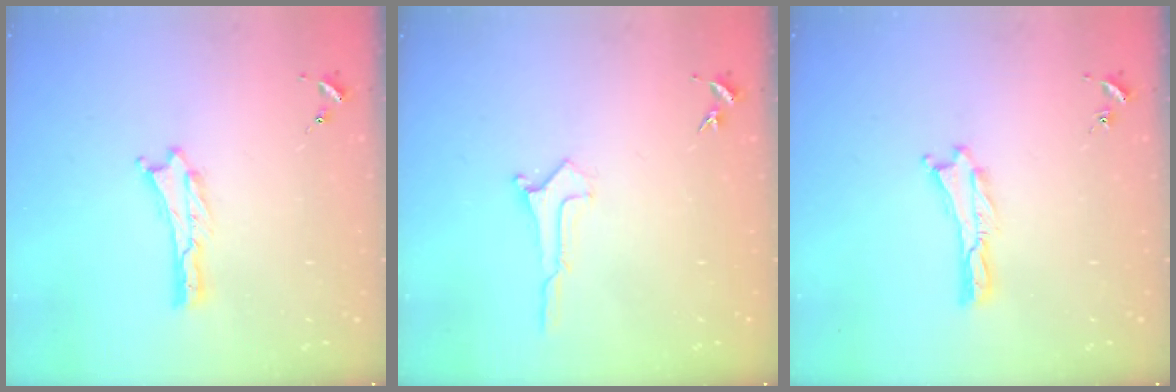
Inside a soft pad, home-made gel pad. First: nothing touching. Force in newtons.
{"total": 0.0}
{"total": 0.0}